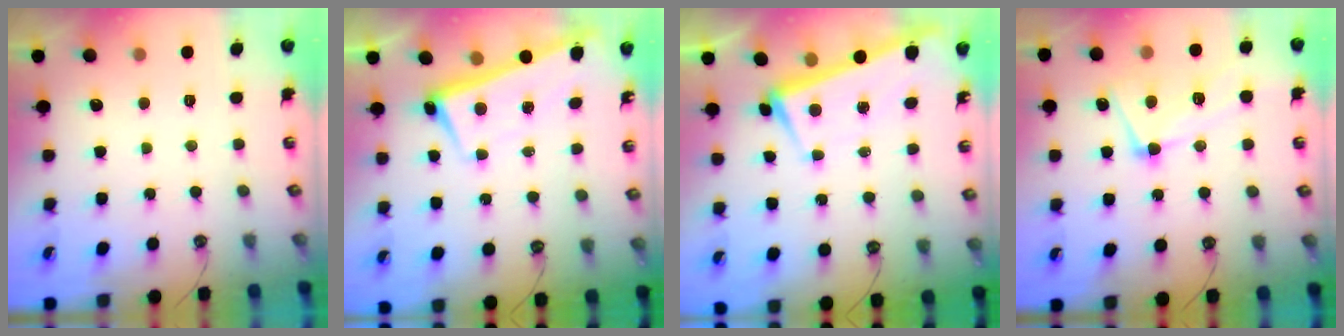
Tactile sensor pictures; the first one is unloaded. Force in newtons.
{"total": 2.7, "press": 2.6, "slide": 0.6}
{"total": 1.4, "press": 1.1, "slide": 0.8}
{"total": 7.1, "press": 7.0, "slide": 1.1}